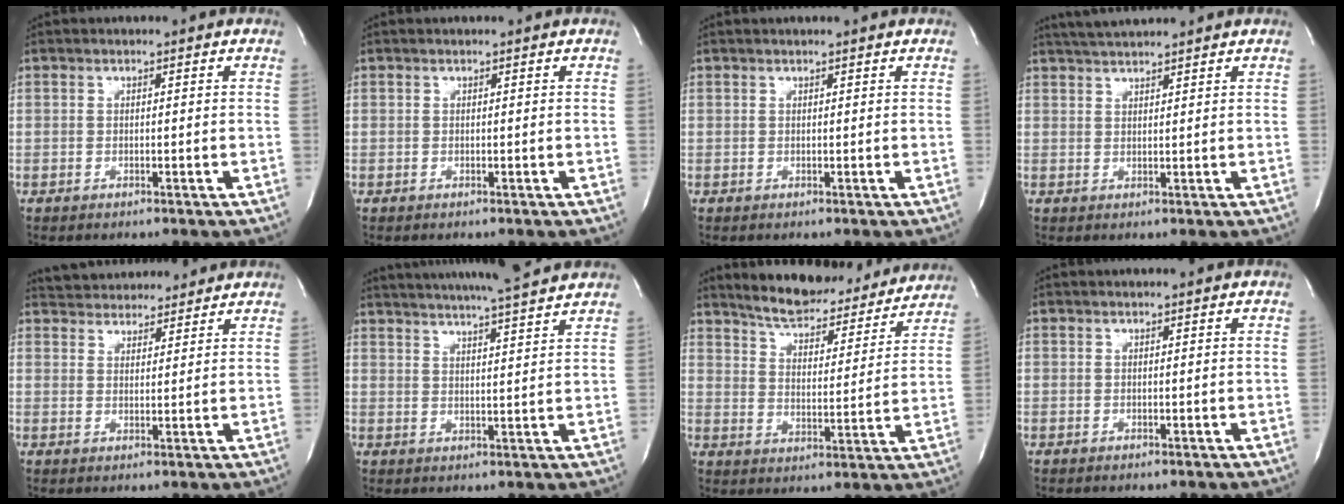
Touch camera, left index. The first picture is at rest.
{"total": 0.5, "force": [0.5, 0.0, 0.2], "torque": [-0.002, 0.003, 0.007]}
{"total": 2.2, "force": [2.0, 0.0, 1.0], "torque": [-0.011, 0.014, 0.024]}
{"total": 5.5, "force": [5.1, -0.4, 2.0], "torque": [-0.040, 0.024, 0.089]}
{"total": 10.3, "force": [9.7, 2.7, 2.1], "torque": [-0.026, 0.021, 0.139]}
{"total": 17.1, "force": [15.6, 0.2, 7.0], "torque": [-0.124, 0.006, 0.213]}
{"total": 17.8, "force": [16.4, 4.2, 5.5], "torque": [-0.072, -0.010, 0.227]}
{"total": 1.3, "force": [1.2, 0.0, 0.6], "torque": [-0.006, 0.010, 0.017]}